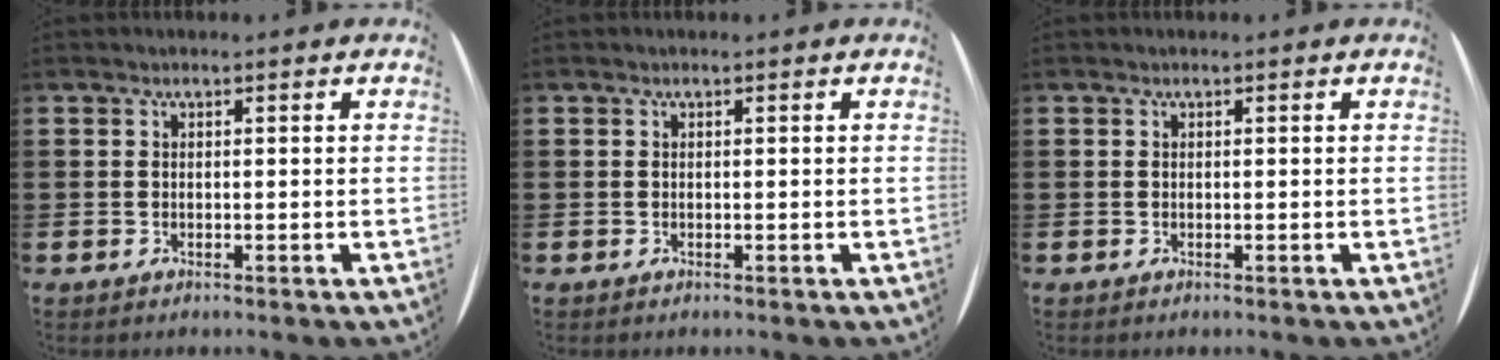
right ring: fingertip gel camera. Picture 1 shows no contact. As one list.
[{"total": 0.0}, {"total": 0.0}]